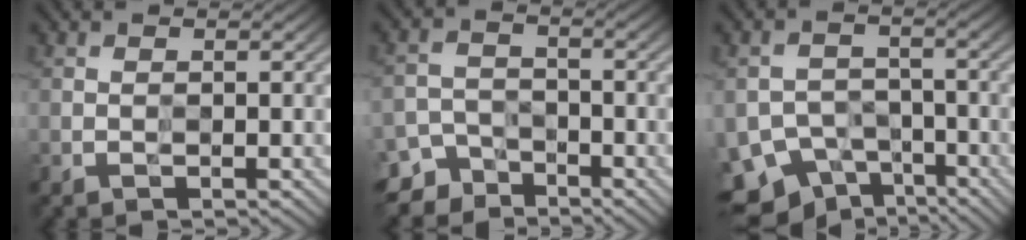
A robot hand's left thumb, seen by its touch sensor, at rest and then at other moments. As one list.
[{"total": 6.0, "force": [-4.8, 3.5, 1.1], "torque": [-0.018, -0.005, -0.091]}, {"total": 8.9, "force": [-6.3, 5.5, 3.0], "torque": [-0.056, -0.015, -0.104]}]